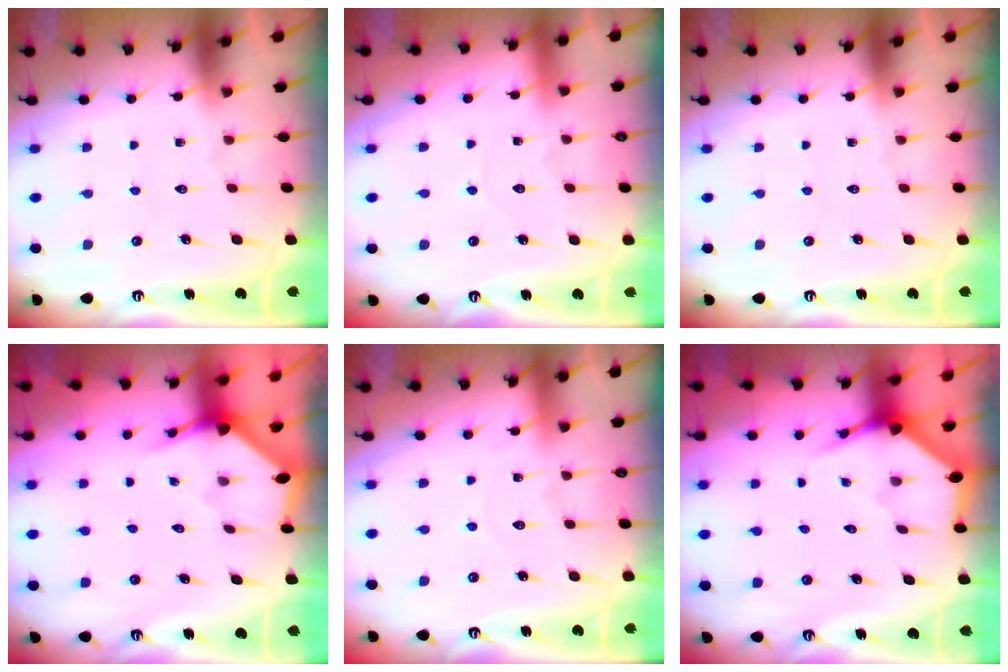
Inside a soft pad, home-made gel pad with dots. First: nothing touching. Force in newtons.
{"total": 3.7, "press": 3.7, "slide": 0.4}
{"total": 0.0}
{"total": 3.2, "press": 3.2, "slide": 0.3}
{"total": 4.5, "press": 4.5, "slide": 0.5}
{"total": 3.6, "press": 3.6, "slide": 0.1}